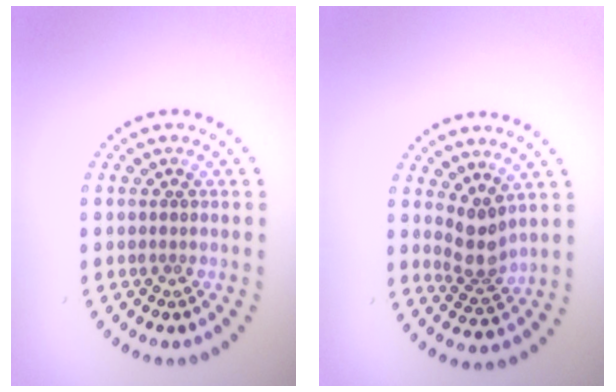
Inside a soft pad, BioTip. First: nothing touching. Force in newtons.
{"total": 2.7, "press": 2.1, "slide": 1.7}